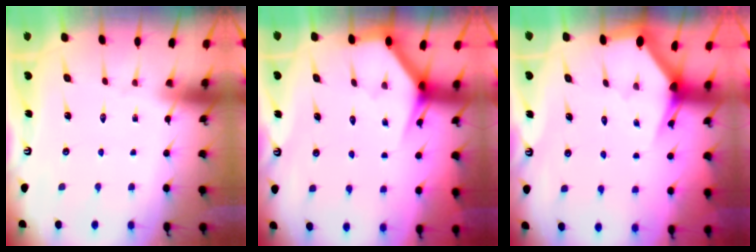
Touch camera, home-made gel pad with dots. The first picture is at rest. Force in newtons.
{"total": 3.5, "press": 3.5, "slide": 0.3}
{"total": 2.9, "press": 2.9, "slide": 0.0}